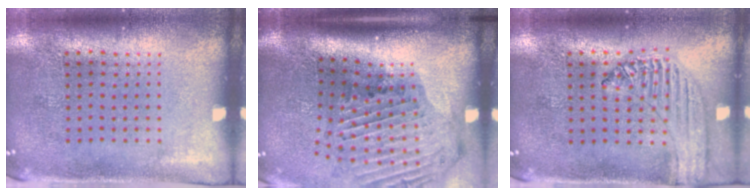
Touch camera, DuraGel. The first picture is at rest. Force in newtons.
{"total": 2.4, "press": 1.8, "slide": 1.6}
{"total": 1.2, "press": 1.2, "slide": 0.1}